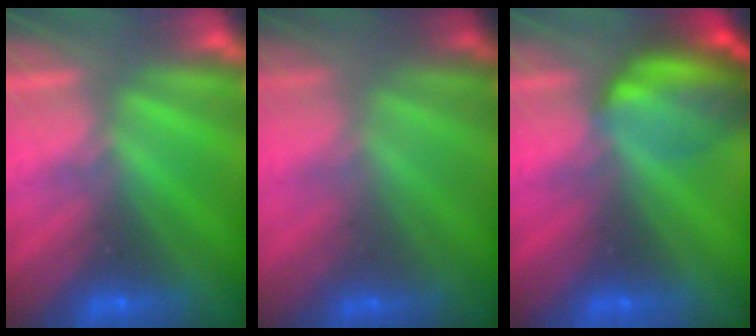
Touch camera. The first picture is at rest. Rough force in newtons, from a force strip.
{"total": 1.6}
{"total": 10.8}